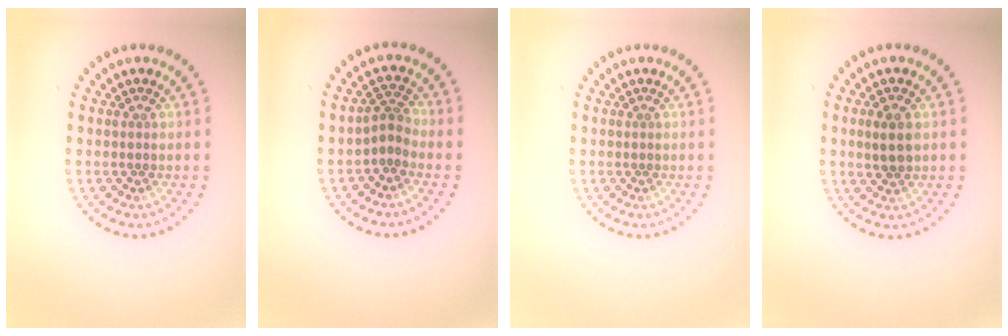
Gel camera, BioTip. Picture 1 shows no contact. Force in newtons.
{"total": 1.8, "press": 1.2, "slide": 1.4}
{"total": 0.0}
{"total": 2.4, "press": 2.3, "slide": 0.6}